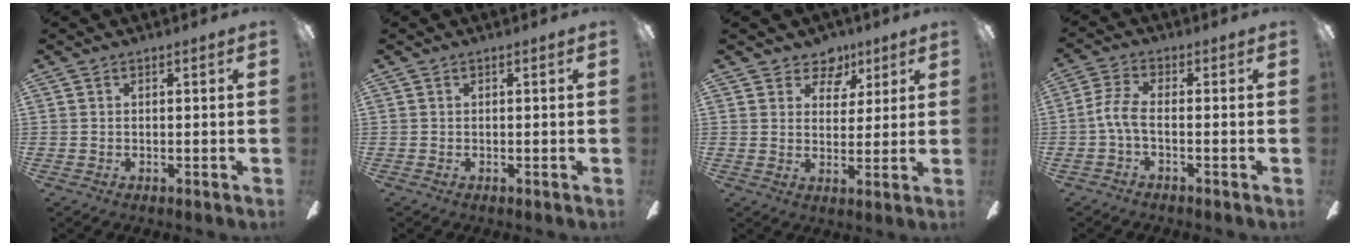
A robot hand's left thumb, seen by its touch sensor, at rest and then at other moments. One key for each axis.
{"total": 0.0}
{"total": 7.0, "fx": 4.5, "fy": 5.0, "fz": 1.8, "tx": -0.016, "ty": -0.026, "tz": 0.079}
{"total": 6.2, "fx": -1.0, "fy": 2.7, "fz": 5.5, "tx": -0.132, "ty": -0.001, "tz": -0.024}